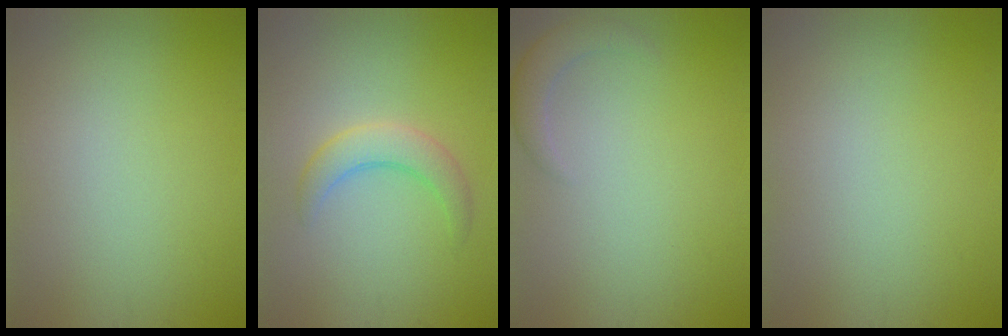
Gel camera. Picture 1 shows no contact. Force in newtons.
{"total": 3.0, "press": 3.0, "slide": 0.2}
{"total": 2.2, "press": 2.2, "slide": 0.2}
{"total": 0.0}